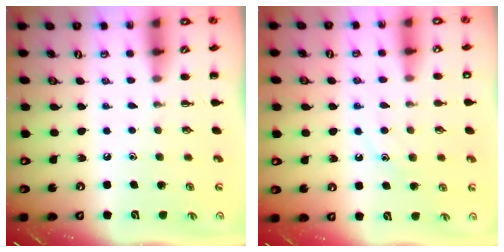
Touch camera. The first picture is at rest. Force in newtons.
{"total": 10.6, "press": 10.6, "slide": 1.3}